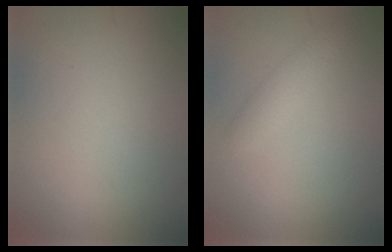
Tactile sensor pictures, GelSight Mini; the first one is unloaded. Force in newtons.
{"total": 1.9, "press": 1.9, "slide": 0.1}